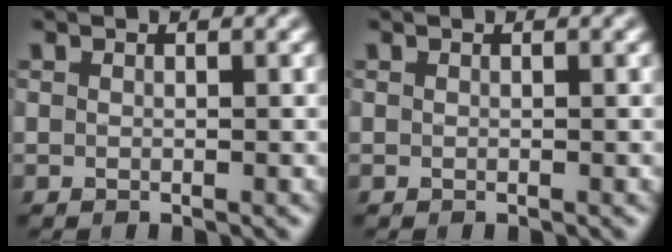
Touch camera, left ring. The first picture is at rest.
{"total": 0.0}